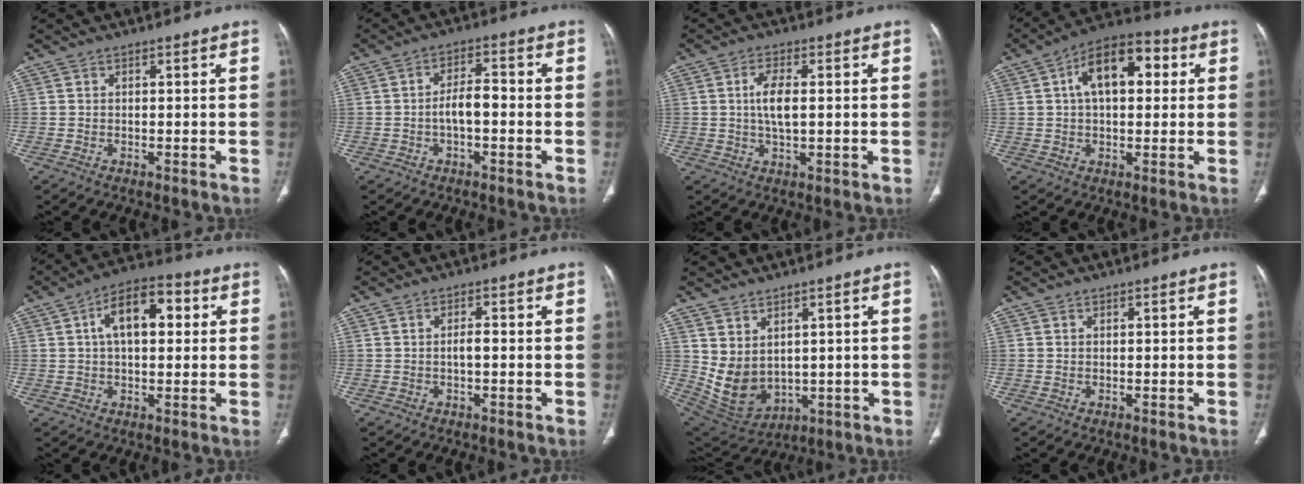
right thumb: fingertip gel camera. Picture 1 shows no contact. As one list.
[{"total": 4.8, "force": [-1.1, 2.1, 4.1], "torque": [-0.070, 0.023, -0.022]}, {"total": 5.5, "force": [0.6, 2.1, 5.1], "torque": [-0.101, -0.003, 0.008]}, {"total": 13.1, "force": [3.3, 7.2, 10.4], "torque": [-0.145, 0.025, 0.043]}, {"total": 11.3, "force": [2.7, 6.0, 9.2], "torque": [-0.130, 0.022, 0.033]}, {"total": 1.7, "force": [-0.2, 0.6, 1.6], "torque": [-0.031, 0.005, -0.005]}, {"total": 10.1, "force": [1.8, 7.2, 6.8], "torque": [-0.113, -0.018, 0.071]}, {"total": 0.0}]